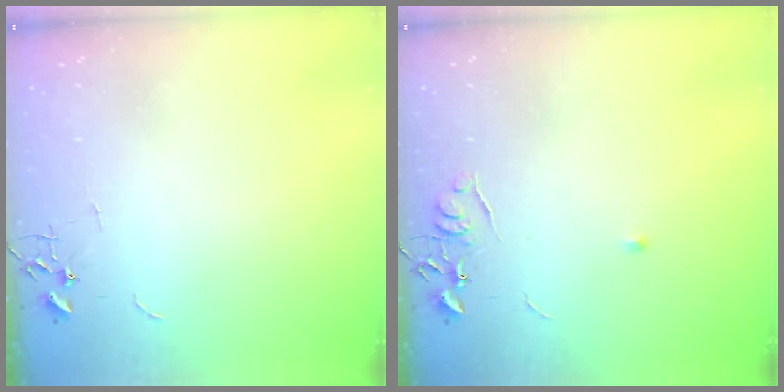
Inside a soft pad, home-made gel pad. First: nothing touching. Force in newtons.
{"total": 5.0, "press": 4.9, "slide": 0.6}